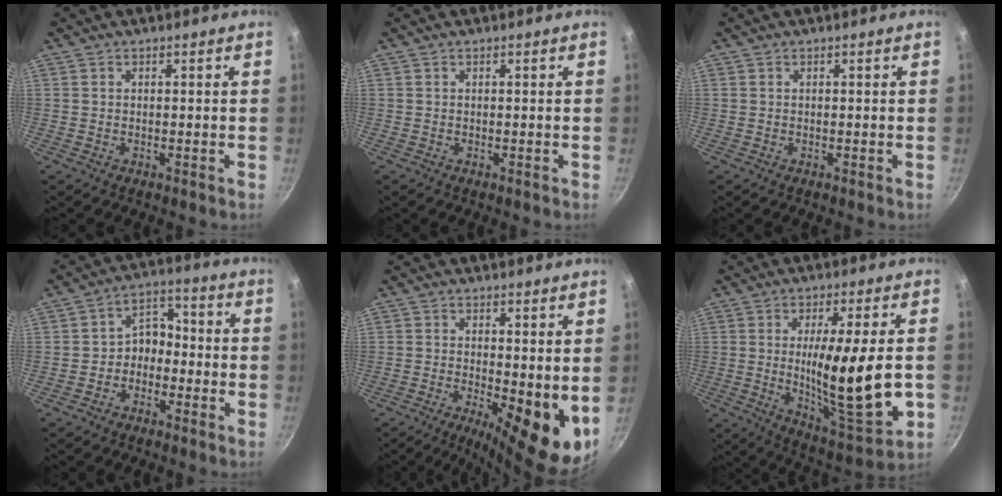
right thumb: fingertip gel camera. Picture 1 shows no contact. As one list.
[{"total": 0.0}, {"total": 0.0}, {"total": 6.4, "force": [-2.2, 4.9, 3.4], "torque": [-0.010, 0.043, -0.046]}, {"total": 11.2, "force": [-1.2, 3.5, 10.6], "torque": [-0.130, -0.013, -0.010]}, {"total": 18.8, "force": [-1.3, 4.4, 18.3], "torque": [-0.288, -0.021, -0.013]}]